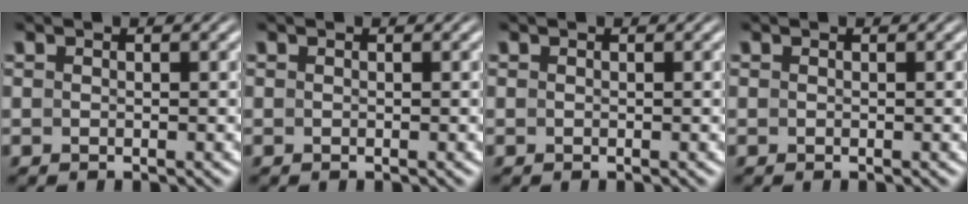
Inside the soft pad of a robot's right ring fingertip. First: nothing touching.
{"total": 0.0}
{"total": 0.0}
{"total": 0.0}